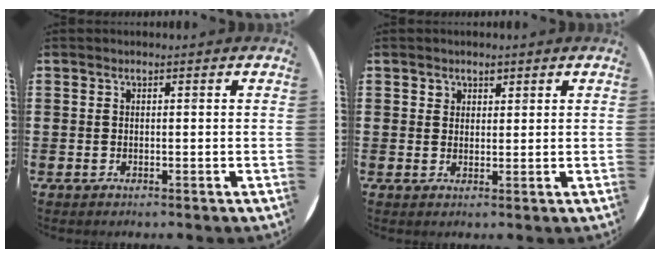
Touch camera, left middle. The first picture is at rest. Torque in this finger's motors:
{"motor_torque": [-0.29, -0.04, 0.00, 0.01]}